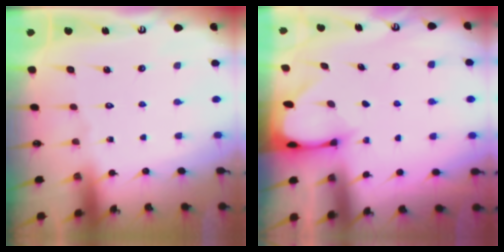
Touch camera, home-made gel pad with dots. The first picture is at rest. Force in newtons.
{"total": 2.7, "press": 2.7, "slide": 0.2}